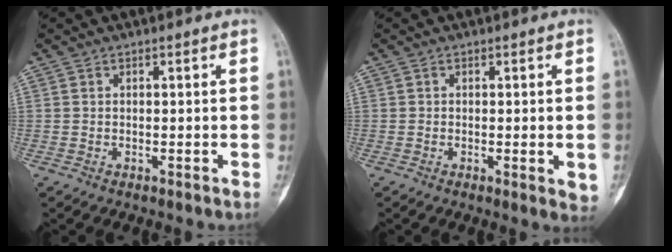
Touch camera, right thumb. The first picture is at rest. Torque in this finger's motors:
{"motor_torque": [-0.21, 0.31, -0.27, -0.11, 0.00]}